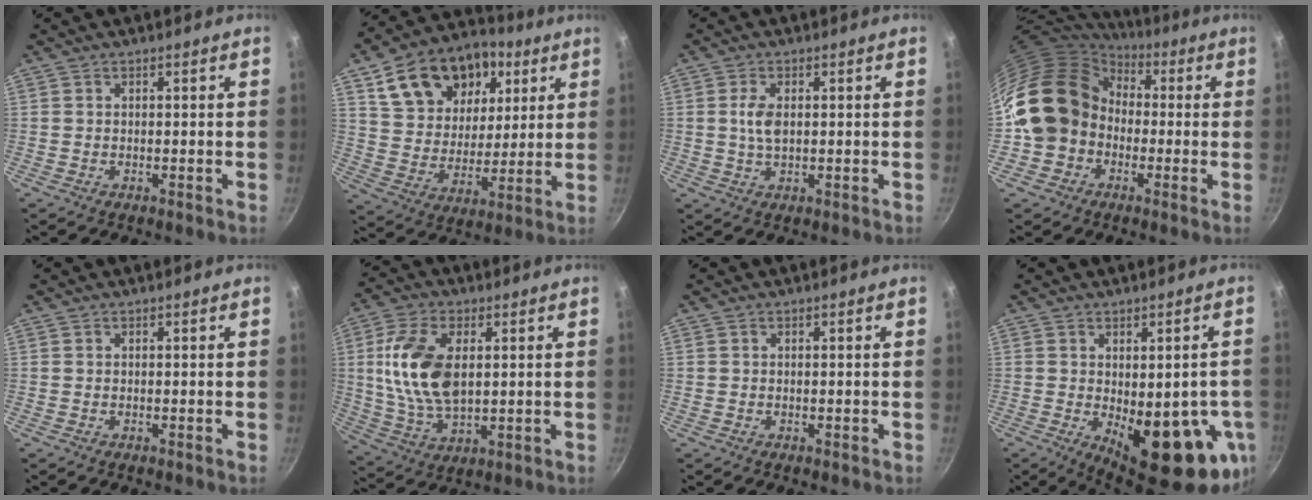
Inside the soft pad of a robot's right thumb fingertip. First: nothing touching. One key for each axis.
{"total": 21.6, "fx": 9.3, "fy": 15.1, "fz": 12.4, "tx": -0.192, "ty": -0.009, "tz": 0.161}
{"total": 3.9, "fx": 0.5, "fy": 2.1, "fz": 3.3, "tx": -0.063, "ty": 0.002, "tz": 0.010}
{"total": 17.5, "fx": 0.1, "fy": 14.9, "fz": 9.2, "tx": -0.152, "ty": 0.052, "tz": -0.007}
{"total": 0.0}
{"total": 14.8, "fx": 2.4, "fy": 8.4, "fz": 11.9, "tx": -0.221, "ty": -0.007, "tz": 0.051}
{"total": 0.0}
{"total": 17.2, "fx": -3.5, "fy": 7.0, "fz": 15.3, "tx": -0.161, "ty": -0.019, "tz": -0.028}